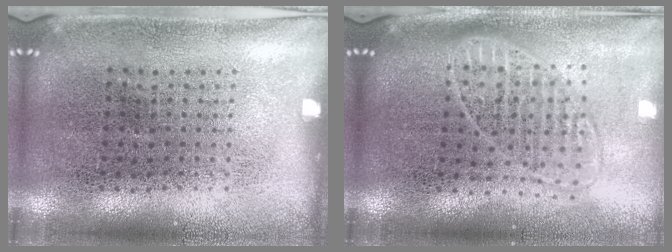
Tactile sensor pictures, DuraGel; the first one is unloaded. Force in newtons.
{"total": 1.8, "press": 1.4, "slide": 1.0}